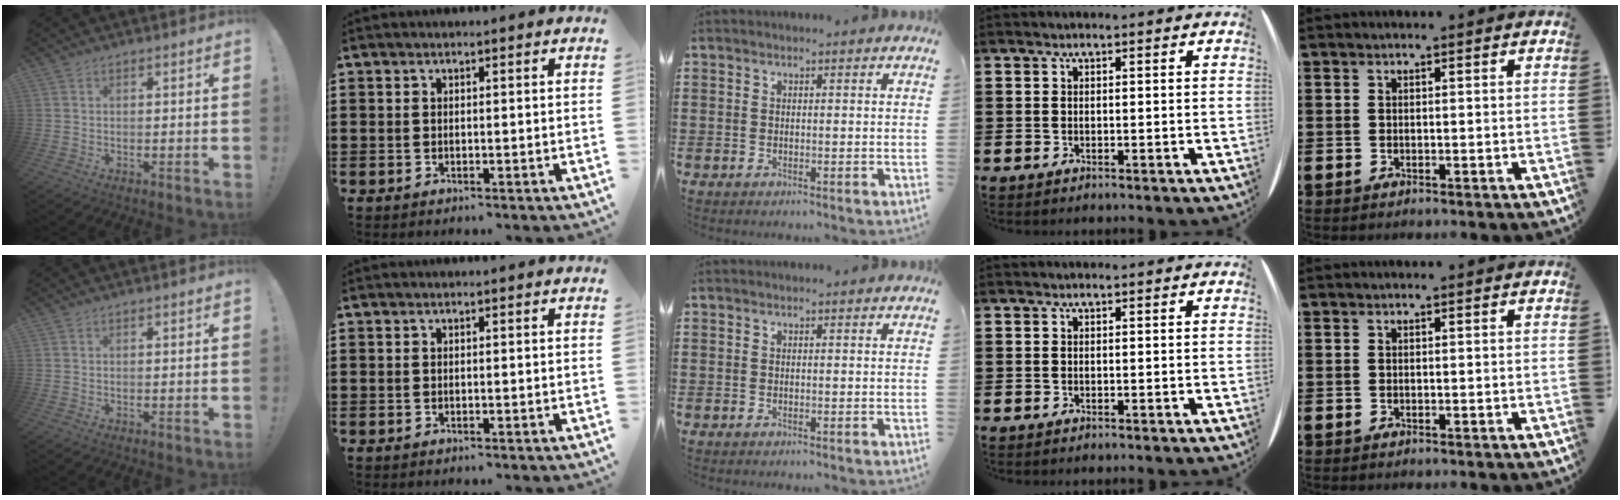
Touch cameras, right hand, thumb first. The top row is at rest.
{}